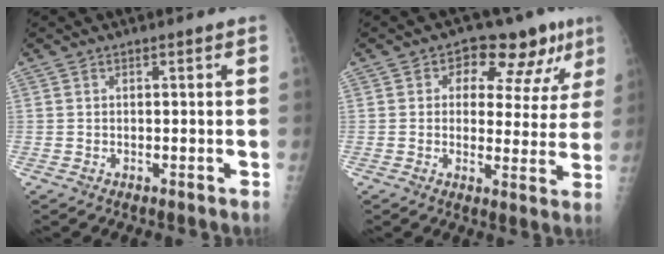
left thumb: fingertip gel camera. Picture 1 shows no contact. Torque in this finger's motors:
{"motor_torque": [-0.16, 0.06, -0.04, -0.06, 0.01]}